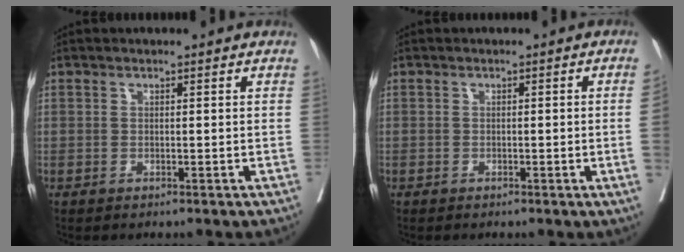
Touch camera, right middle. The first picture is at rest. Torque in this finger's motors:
{"motor_torque": [0.41, -0.31, -0.40, -0.21]}